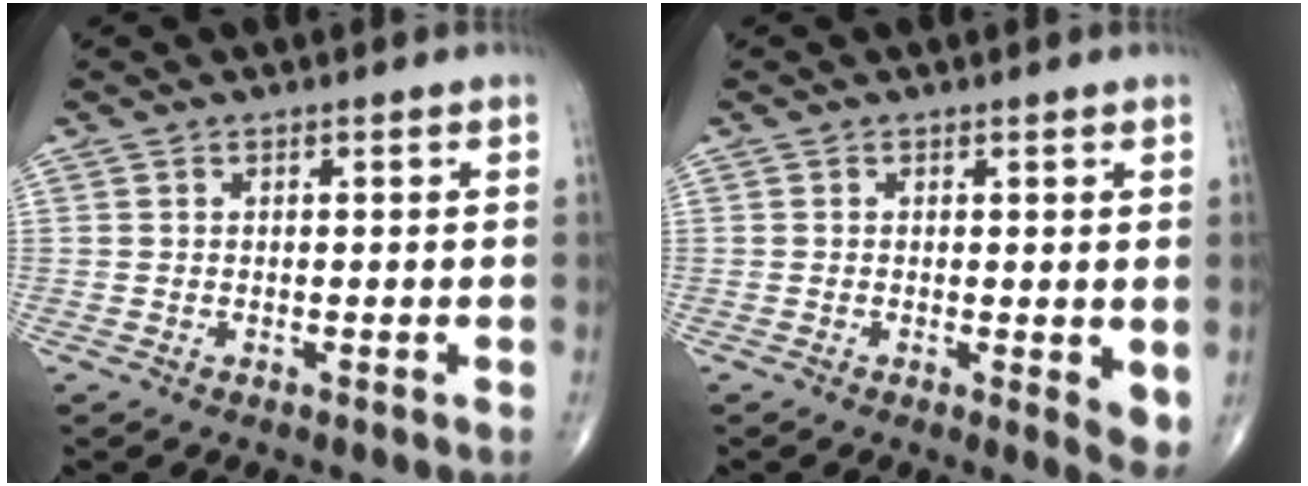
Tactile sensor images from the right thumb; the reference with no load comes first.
{"total": 4.1, "force": [0.0, 1.2, 3.9], "torque": [-0.050, -0.013, -0.002]}